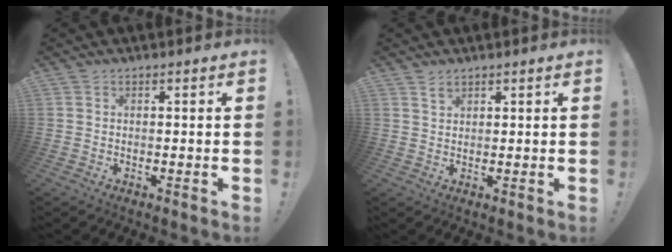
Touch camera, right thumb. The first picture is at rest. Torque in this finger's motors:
{"motor_torque": [-0.23, 0.22, 0.17, 0.09, -0.12]}